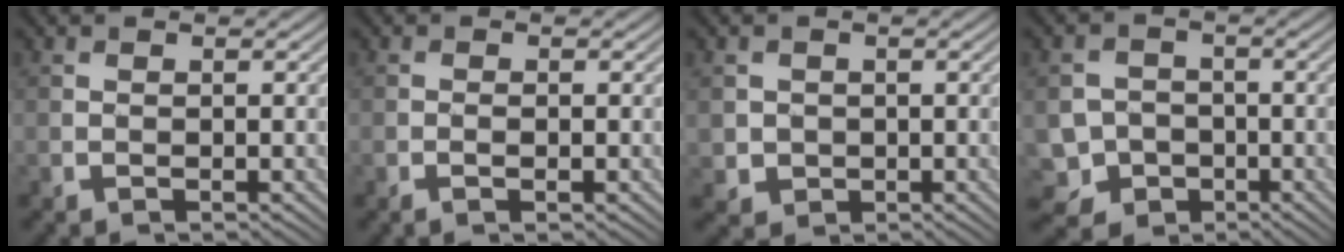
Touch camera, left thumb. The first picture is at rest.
{"total": 1.1, "force": [-0.5, 0.2, 1.0], "torque": [-0.018, 0.003, -0.010]}
{"total": 2.2, "force": [-0.1, 2.2, 0.2], "torque": [-0.009, -0.008, -0.003]}
{"total": 5.7, "force": [-2.3, 5.1, 1.3], "torque": [-0.029, -0.007, -0.059]}